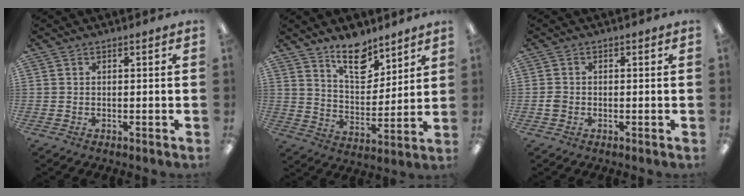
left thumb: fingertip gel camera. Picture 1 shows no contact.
{"total": 12.7, "force": [9.5, 6.0, 5.9], "torque": [-0.079, -0.059, 0.169]}
{"total": 1.6, "force": [-0.5, 1.4, 0.7], "torque": [-0.012, 0.005, -0.011]}